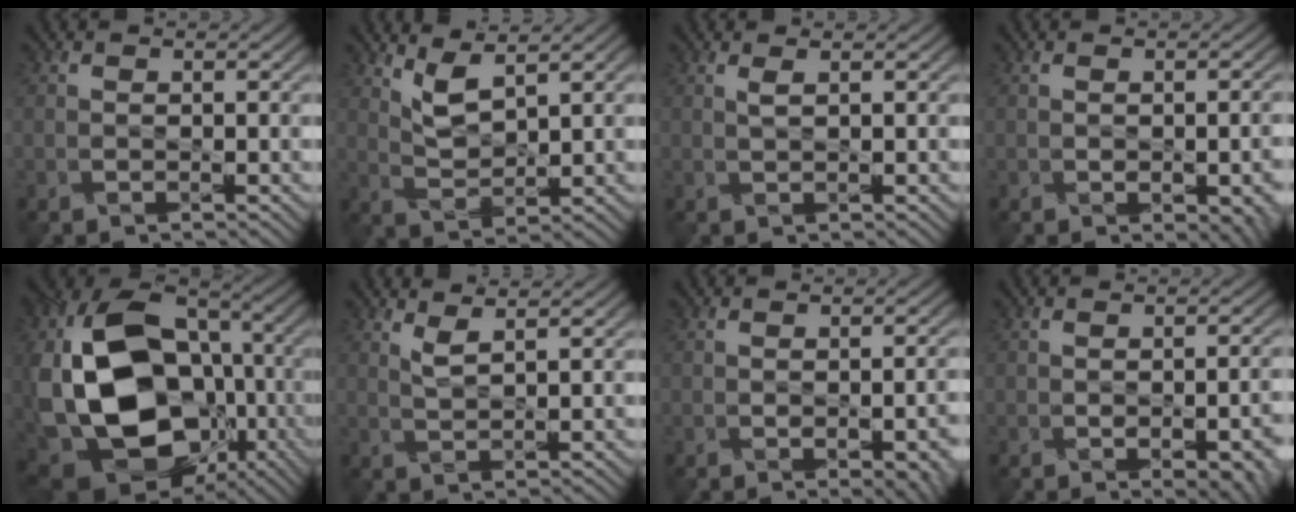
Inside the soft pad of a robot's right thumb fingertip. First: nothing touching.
{"total": 4.2, "force": [3.1, 0.9, 2.6], "torque": [-0.069, -0.001, 0.068]}
{"total": 1.0, "force": [0.7, 0.2, 0.7], "torque": [-0.017, 0.008, 0.010]}
{"total": 5.1, "force": [-1.9, 2.4, 4.1], "torque": [-0.042, -0.009, -0.010]}
{"total": 19.9, "force": [-2.6, 14.5, 13.3], "torque": [-0.305, -0.017, -0.032]}
{"total": 2.1, "force": [1.7, 0.2, 1.3], "torque": [-0.031, 0.005, 0.036]}
{"total": 5.8, "force": [-2.2, 2.6, 4.7], "torque": [-0.049, -0.010, -0.010]}
{"total": 6.6, "force": [-2.5, 3.1, 5.3], "torque": [-0.049, -0.008, -0.010]}